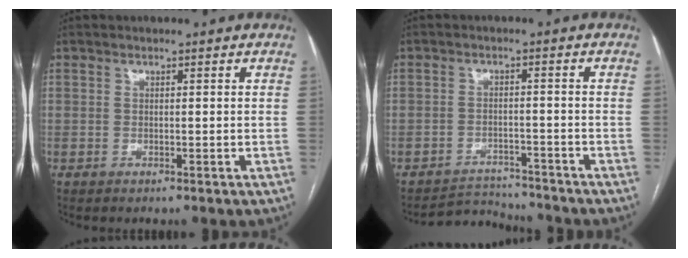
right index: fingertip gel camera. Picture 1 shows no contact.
{"total": 5.1, "force": [-4.9, 0.7, -1.1], "torque": [0.021, 0.007, -0.078]}